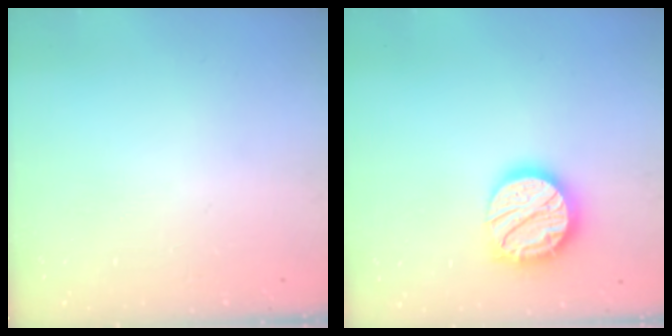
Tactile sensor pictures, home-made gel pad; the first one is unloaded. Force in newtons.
{"total": 18.0, "press": 17.9, "slide": 1.3}